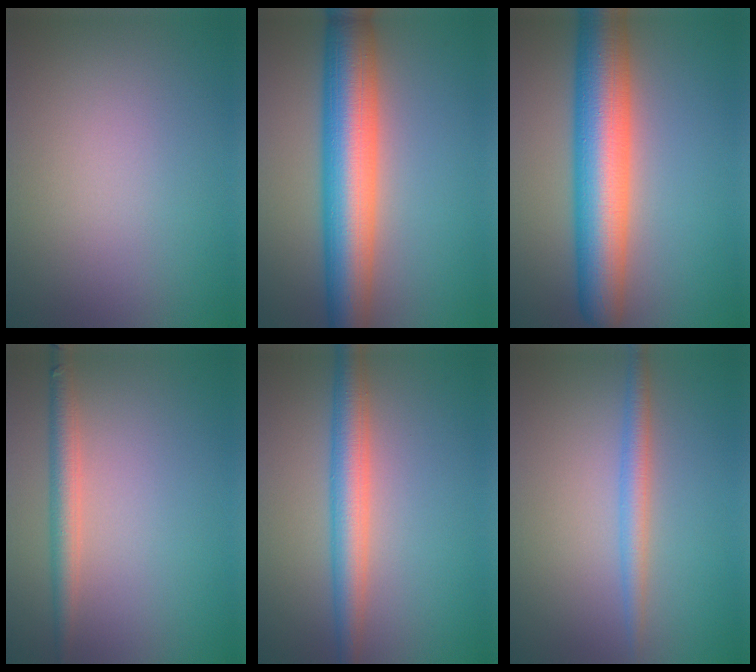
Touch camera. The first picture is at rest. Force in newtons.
{"total": 9.4, "press": 9.3, "slide": 0.2}
{"total": 9.6, "press": 9.6, "slide": 0.3}
{"total": 2.6, "press": 2.6, "slide": 0.1}
{"total": 4.3, "press": 4.3, "slide": 0.1}
{"total": 2.2, "press": 2.2, "slide": 0.1}